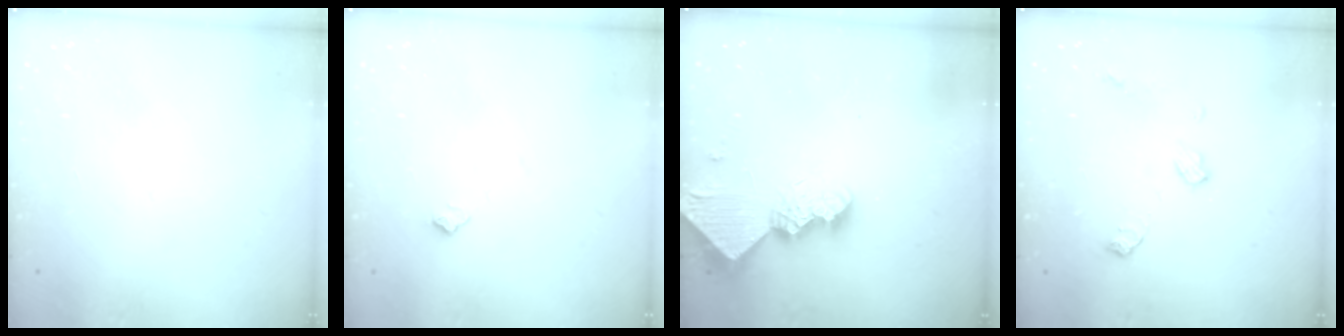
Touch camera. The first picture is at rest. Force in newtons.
{"total": 5.1, "press": 5.1, "slide": 0.5}
{"total": 11.2, "press": 11.1, "slide": 1.3}
{"total": 7.7, "press": 7.7, "slide": 0.3}